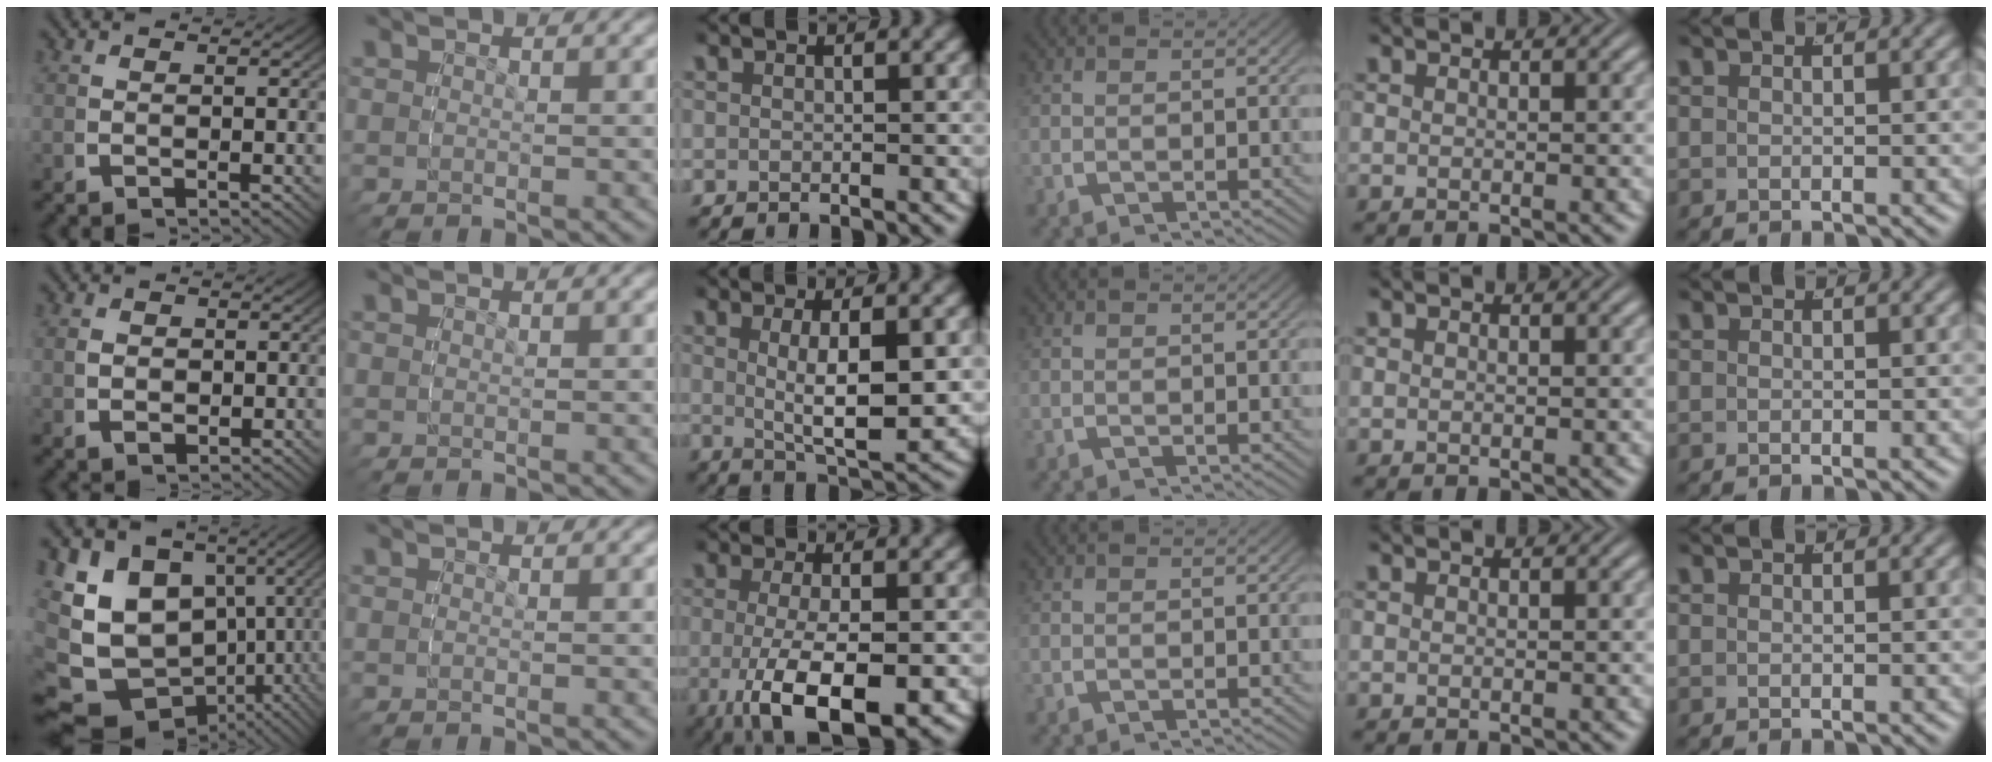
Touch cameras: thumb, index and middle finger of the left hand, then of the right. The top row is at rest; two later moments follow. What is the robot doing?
{"motion": "grasp_and_lifting", "object": "cloth"}